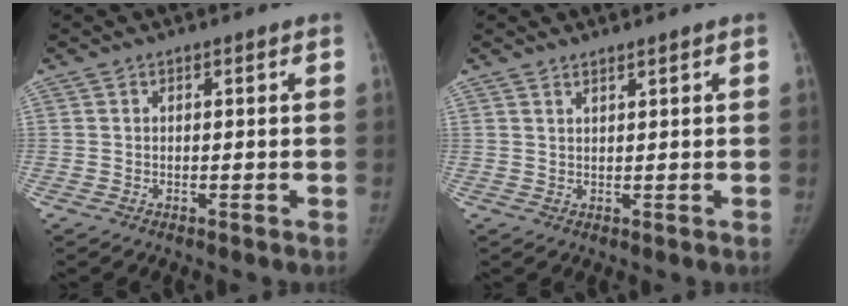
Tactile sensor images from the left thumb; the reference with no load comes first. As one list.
[{"total": 1.0, "force": [0.9, 0.0, 0.3], "torque": [-0.003, -0.008, 0.017]}]